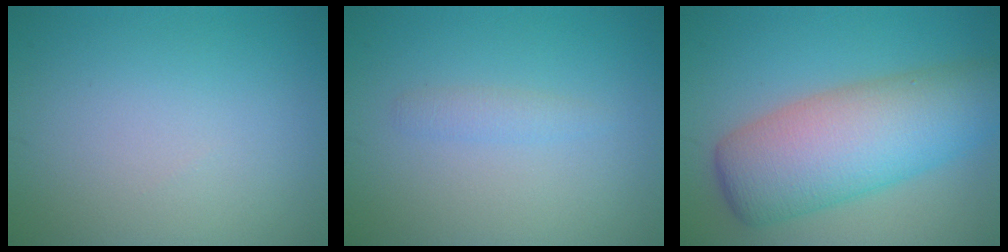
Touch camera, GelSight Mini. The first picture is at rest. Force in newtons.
{"total": 1.1, "press": 1.1, "slide": 0.1}
{"total": 9.5, "press": 9.5, "slide": 0.2}